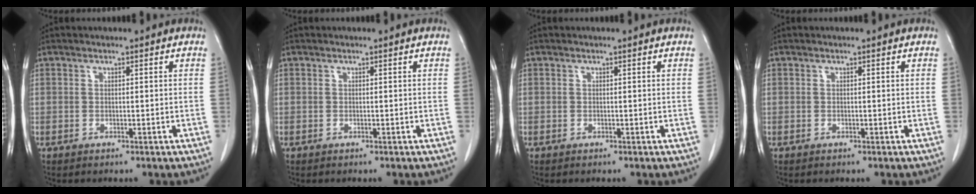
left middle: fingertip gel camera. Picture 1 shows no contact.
{"total": 0.0}
{"total": 0.0}
{"total": 0.0}